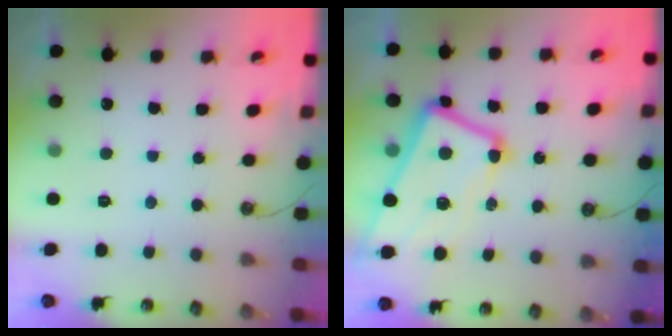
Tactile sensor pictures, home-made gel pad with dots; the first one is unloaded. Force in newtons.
{"total": 11.5, "press": 11.3, "slide": 2.2}